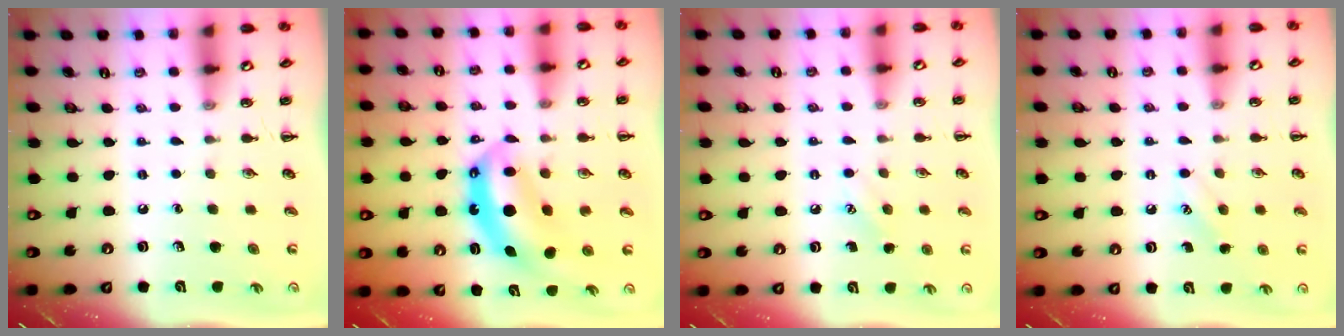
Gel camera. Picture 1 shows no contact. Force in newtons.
{"total": 7.9, "press": 7.7, "slide": 1.6}
{"total": 6.0, "press": 5.8, "slide": 1.7}
{"total": 6.6, "press": 6.4, "slide": 1.4}